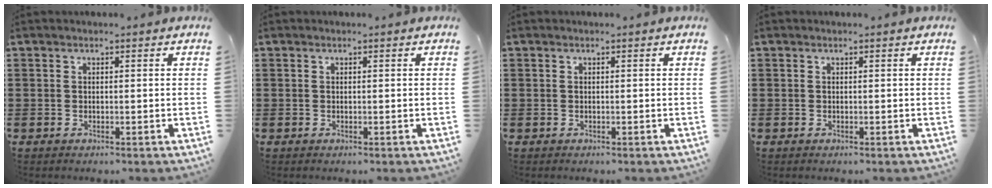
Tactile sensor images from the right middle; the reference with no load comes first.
{"total": 0.0}
{"total": 0.0}
{"total": 0.0}